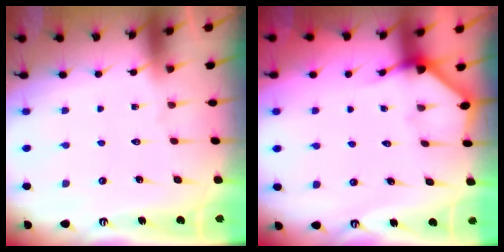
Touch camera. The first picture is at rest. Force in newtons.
{"total": 2.3, "press": 2.3, "slide": 0.2}